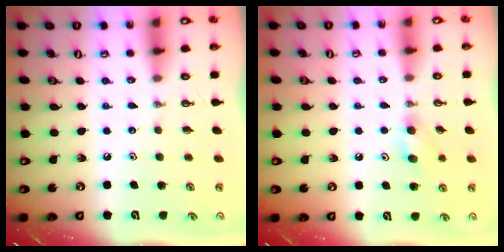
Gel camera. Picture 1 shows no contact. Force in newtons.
{"total": 5.8, "press": 5.8, "slide": 0.3}